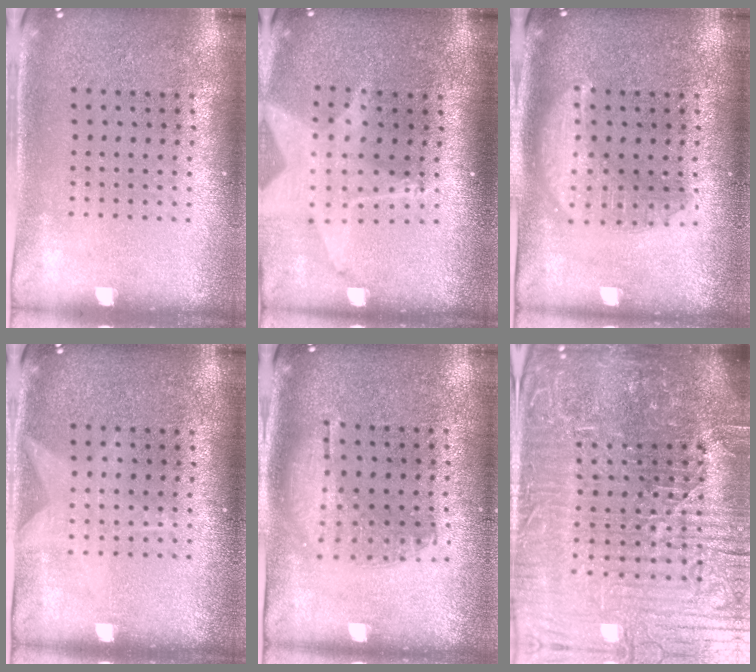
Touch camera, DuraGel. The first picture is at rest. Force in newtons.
{"total": 2.0, "press": 1.6, "slide": 1.3}
{"total": 2.9, "press": 2.9, "slide": 0.3}
{"total": 1.0, "press": 1.0, "slide": 0.1}
{"total": 1.0, "press": 0.9, "slide": 0.4}
{"total": 7.9, "press": 7.0, "slide": 3.6}